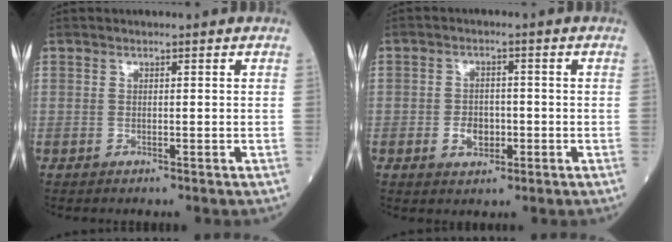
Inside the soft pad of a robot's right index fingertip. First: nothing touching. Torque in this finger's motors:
{"motor_torque": [0.14, -0.04, 0.15, 0.04]}